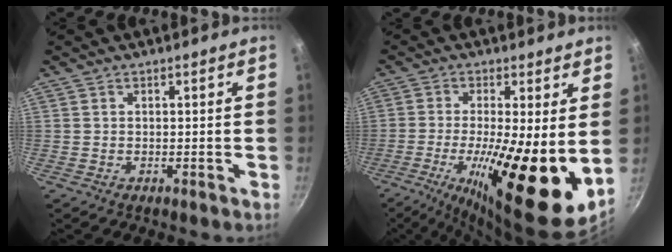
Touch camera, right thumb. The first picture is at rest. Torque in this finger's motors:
{"motor_torque": [0.70, 2.65, 2.36, -0.41, 0.65]}